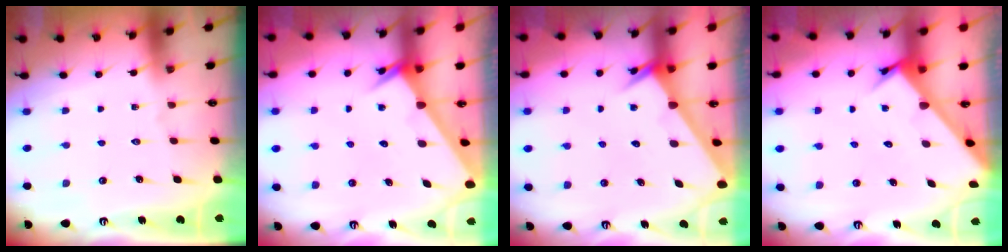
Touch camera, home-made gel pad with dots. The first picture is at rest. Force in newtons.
{"total": 2.3, "press": 2.3, "slide": 0.1}
{"total": 2.3, "press": 2.3, "slide": 0.1}
{"total": 3.6, "press": 3.6, "slide": 0.2}